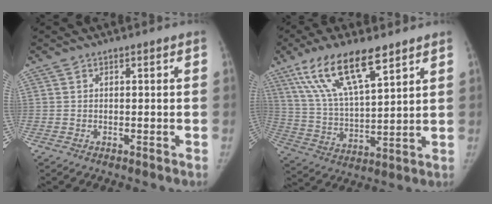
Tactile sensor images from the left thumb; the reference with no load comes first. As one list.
[{"total": 16.3, "force": [10.0, 5.0, 11.9], "torque": [-0.209, -0.032, 0.196]}]